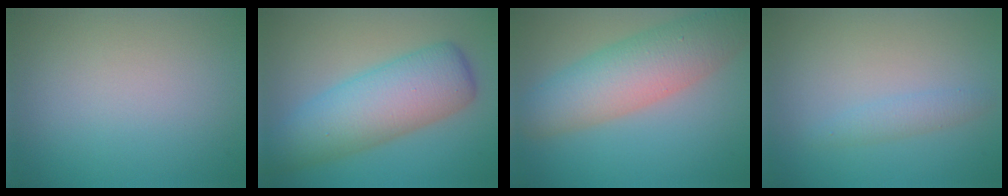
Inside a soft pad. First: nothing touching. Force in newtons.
{"total": 8.2, "press": 8.2, "slide": 0.2}
{"total": 7.4, "press": 7.4, "slide": 0.3}
{"total": 1.4, "press": 1.4, "slide": 0.0}